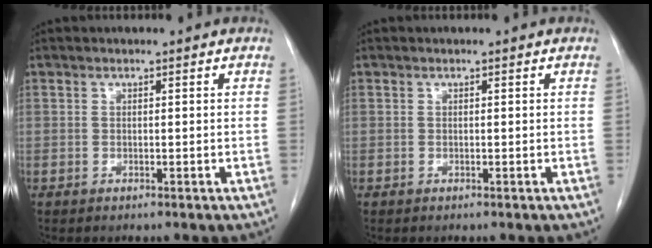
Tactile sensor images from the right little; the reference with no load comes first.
{"total": 0.0}